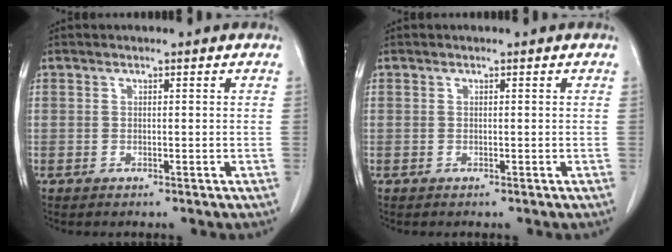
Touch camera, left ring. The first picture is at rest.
{"total": 0.0}